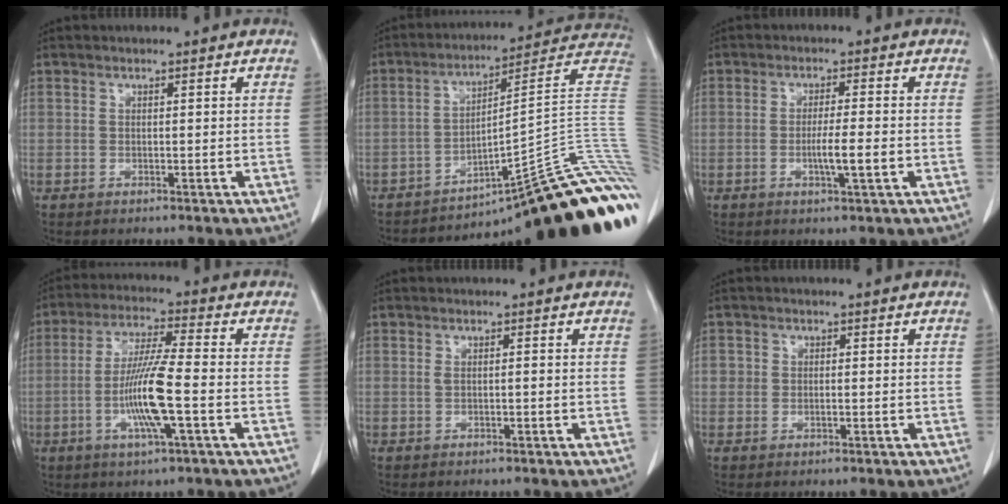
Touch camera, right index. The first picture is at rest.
{"total": 28.6, "force": [-14.1, 2.5, 24.8], "torque": [-0.193, 0.043, -0.188]}
{"total": 4.2, "force": [-1.0, -0.1, 4.1], "torque": [-0.071, -0.004, -0.015]}
{"total": 10.1, "force": [-2.4, -0.1, 9.8], "torque": [-0.193, -0.008, -0.050]}
{"total": 0.7, "force": [0.0, 0.1, 0.7], "torque": [-0.011, 0.002, 0.004]}
{"total": 1.5, "force": [0.1, 1.4, 0.5], "torque": [-0.004, 0.009, 0.003]}